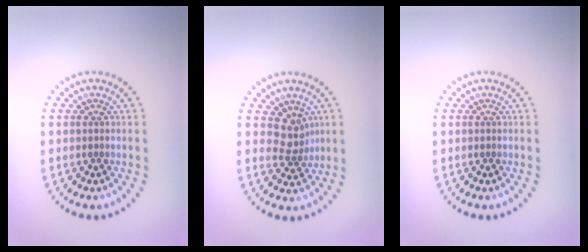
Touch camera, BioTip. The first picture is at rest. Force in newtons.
{"total": 2.4, "press": 1.8, "slide": 1.5}
{"total": 0.0}